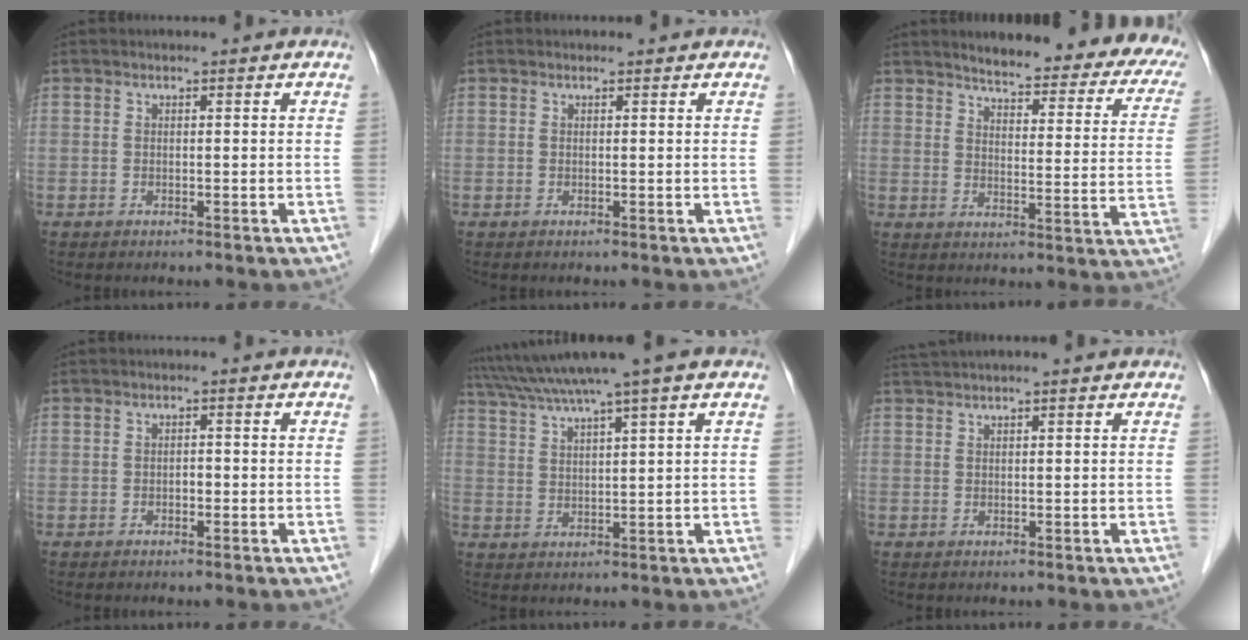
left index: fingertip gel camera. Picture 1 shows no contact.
{"total": 0.7, "force": [0.7, 0.2, 0.1], "torque": [-0.010, 0.006, 0.009]}
{"total": 20.9, "force": [17.7, 4.4, 10.2], "torque": [-0.107, -0.033, 0.193]}
{"total": 0.8, "force": [-0.5, 0.4, 0.5], "torque": [-0.007, 0.000, -0.010]}
{"total": 9.8, "force": [7.7, -1.8, 5.7], "torque": [-0.104, 0.028, 0.123]}
{"total": 5.0, "force": [4.5, -0.5, 2.3], "torque": [-0.030, 0.033, 0.068]}